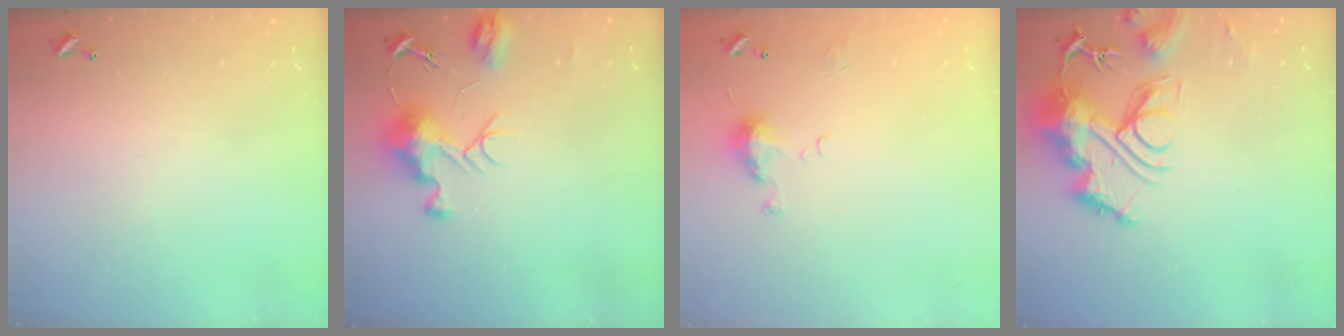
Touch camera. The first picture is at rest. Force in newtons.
{"total": 9.1, "press": 9.1, "slide": 0.7}
{"total": 5.0, "press": 5.0, "slide": 0.7}
{"total": 14.1, "press": 14.1, "slide": 1.4}